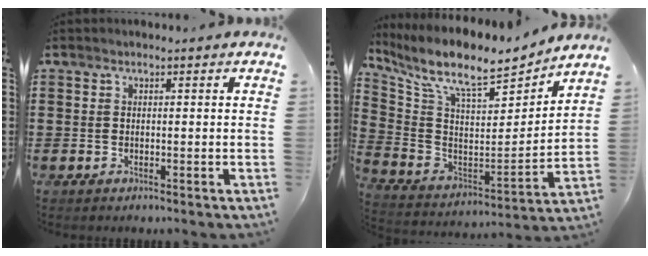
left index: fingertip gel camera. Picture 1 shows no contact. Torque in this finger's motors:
{"motor_torque": [1.25, -0.89, 0.51, 0.21]}